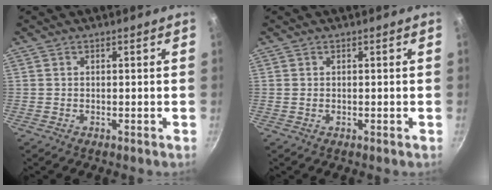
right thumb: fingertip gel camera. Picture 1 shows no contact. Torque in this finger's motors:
{"motor_torque": [0.22, -0.36, 0.34, -0.20, -0.04]}